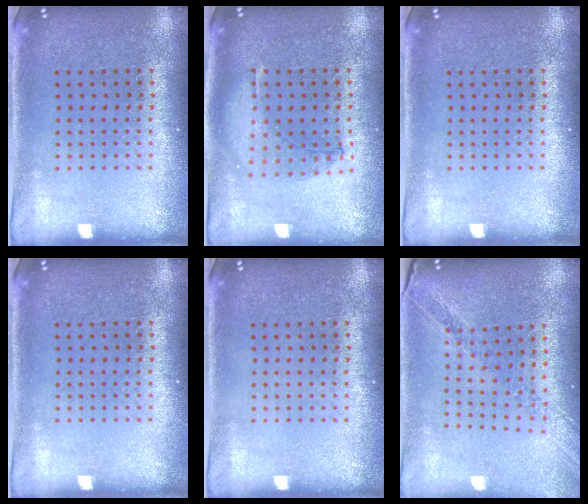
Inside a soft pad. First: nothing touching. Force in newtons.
{"total": 1.0, "press": 1.0, "slide": 0.3}
{"total": 0.0}
{"total": 0.0}
{"total": 0.0}
{"total": 1.2, "press": 1.2, "slide": 0.2}